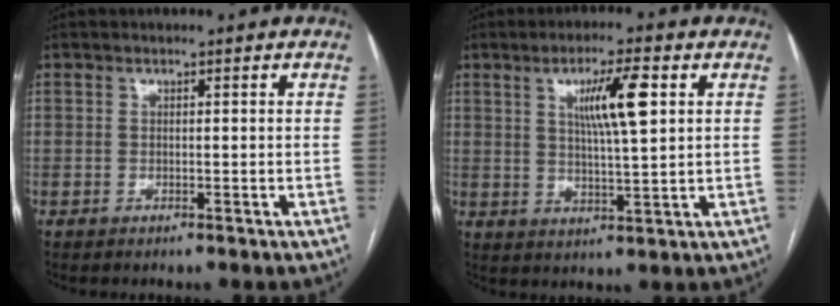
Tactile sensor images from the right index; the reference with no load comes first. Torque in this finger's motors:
{"motor_torque": [0.61, 0.16, 0.23, 0.13]}